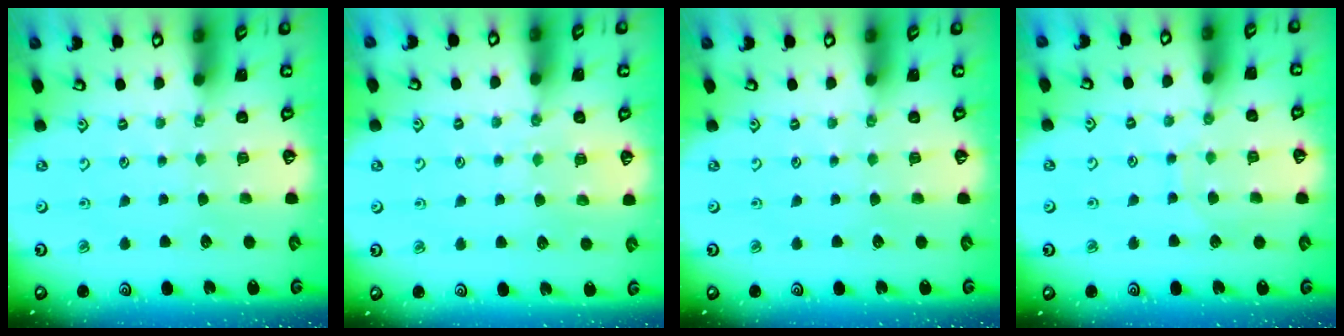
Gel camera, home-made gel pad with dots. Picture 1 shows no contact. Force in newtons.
{"total": 5.6, "press": 5.6, "slide": 0.6}
{"total": 0.0}
{"total": 7.1, "press": 7.1, "slide": 0.2}